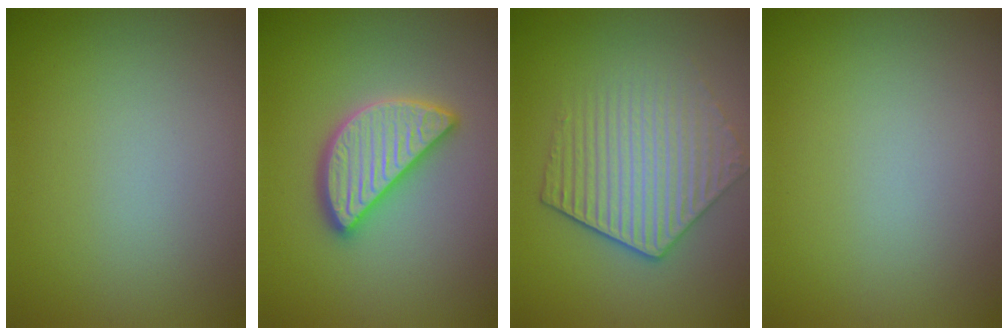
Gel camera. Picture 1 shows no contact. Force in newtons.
{"total": 4.5, "press": 4.5, "slide": 0.4}
{"total": 5.3, "press": 4.1, "slide": 3.3}
{"total": 0.0}